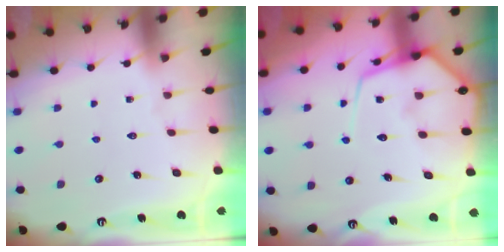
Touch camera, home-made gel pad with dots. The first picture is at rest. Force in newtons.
{"total": 12.0, "press": 11.9, "slide": 1.3}